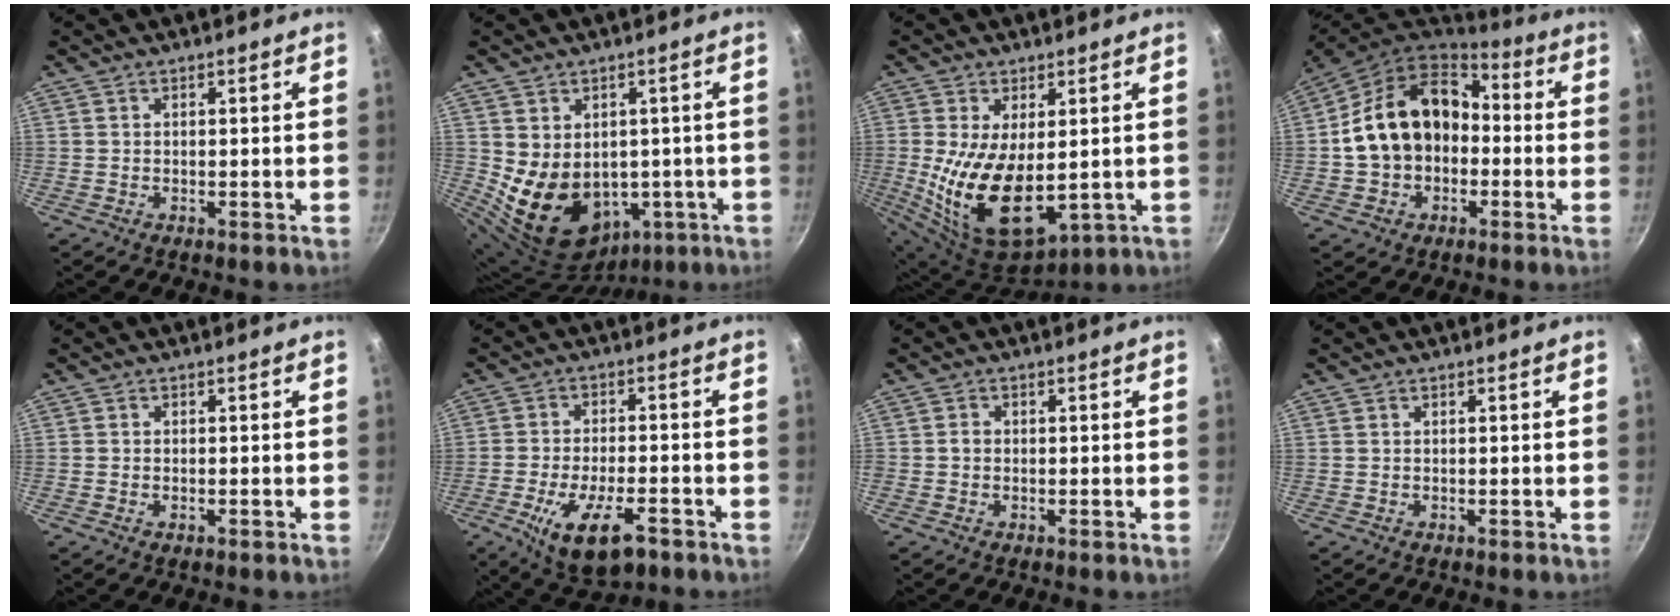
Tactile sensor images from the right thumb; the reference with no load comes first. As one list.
[{"total": 12.9, "force": [-1.1, 10.2, 7.8], "torque": [-0.102, -0.003, 0.019]}, {"total": 15.6, "force": [-0.1, 8.5, 13.1], "torque": [-0.239, -0.024, 0.018]}, {"total": 17.4, "force": [-0.5, 13.3, 11.2], "torque": [-0.172, 0.050, -0.013]}, {"total": 0.8, "force": [-0.3, 0.4, 0.6], "torque": [-0.011, 0.002, -0.006]}, {"total": 12.4, "force": [-5.9, 5.2, 9.6], "torque": [-0.165, 0.012, -0.097]}, {"total": 1.3, "force": [-0.2, 1.0, 0.7], "torque": [-0.013, 0.008, -0.007]}, {"total": 0.0}]